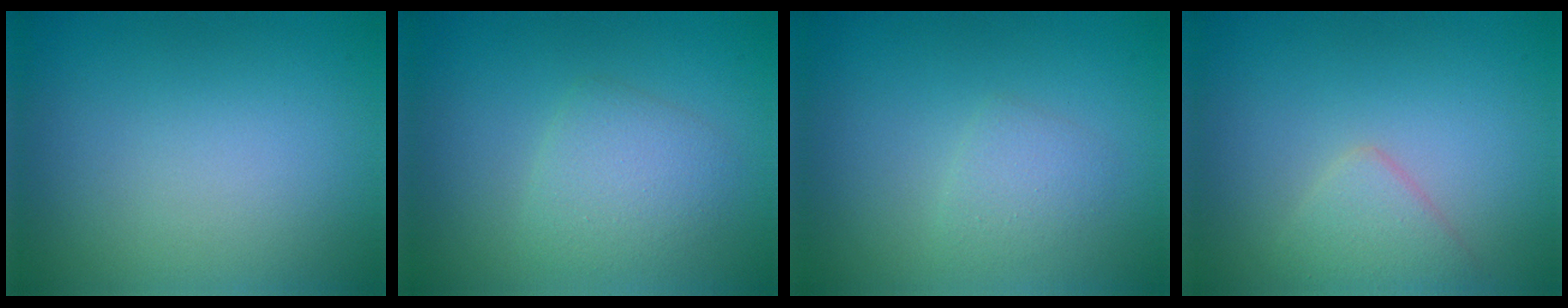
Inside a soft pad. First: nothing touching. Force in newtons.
{"total": 2.7, "press": 2.7, "slide": 0.0}
{"total": 1.5, "press": 1.5, "slide": 0.0}
{"total": 2.1, "press": 2.1, "slide": 0.1}